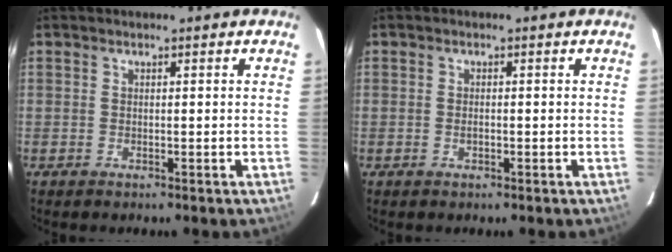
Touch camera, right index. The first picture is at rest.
{"total": 1.0, "force": [-0.4, 0.4, 0.7], "torque": [-0.015, 0.003, -0.007]}